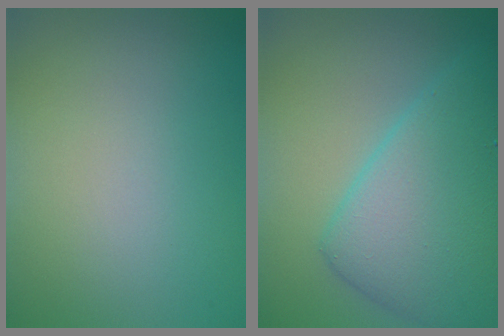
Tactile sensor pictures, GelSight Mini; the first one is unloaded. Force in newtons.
{"total": 7.8, "press": 7.8, "slide": 0.0}